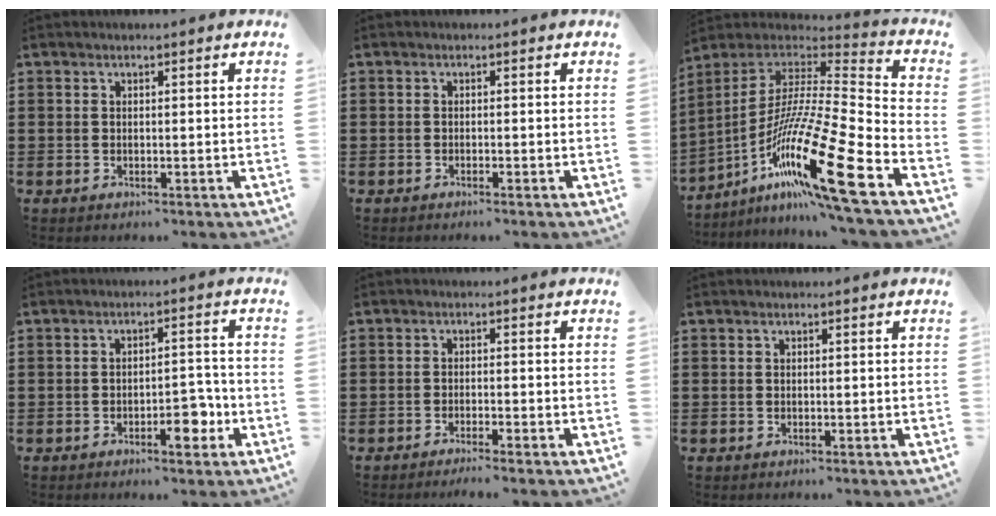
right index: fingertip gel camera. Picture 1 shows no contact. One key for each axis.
{"total": 0.6, "fx": -0.6, "fy": -0.1, "fz": 0.2, "tx": -0.004, "ty": -0.001, "tz": -0.012}
{"total": 21.5, "fx": -11.7, "fy": 2.3, "fz": 18.0, "tx": -0.352, "ty": 0.005, "tz": -0.217}
{"total": 5.0, "fx": -2.5, "fy": 2.0, "fz": 3.8, "tx": -0.051, "ty": 0.007, "tz": -0.046}
{"total": 1.7, "fx": -1.5, "fy": -0.3, "fz": 0.5, "tx": -0.009, "ty": 0.001, "tz": -0.030}
{"total": 0.0}